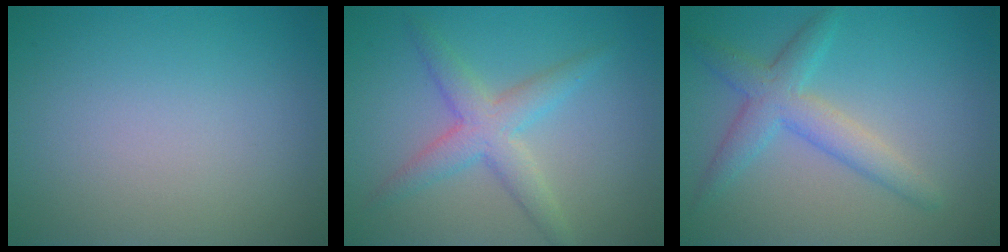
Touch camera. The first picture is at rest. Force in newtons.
{"total": 3.7, "press": 3.7, "slide": 0.2}
{"total": 3.8, "press": 3.8, "slide": 0.1}